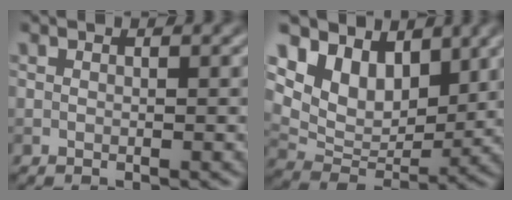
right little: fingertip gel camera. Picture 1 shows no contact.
{"total": 7.6, "force": [4.7, 4.7, 3.7], "torque": [-0.064, -0.001, 0.075]}